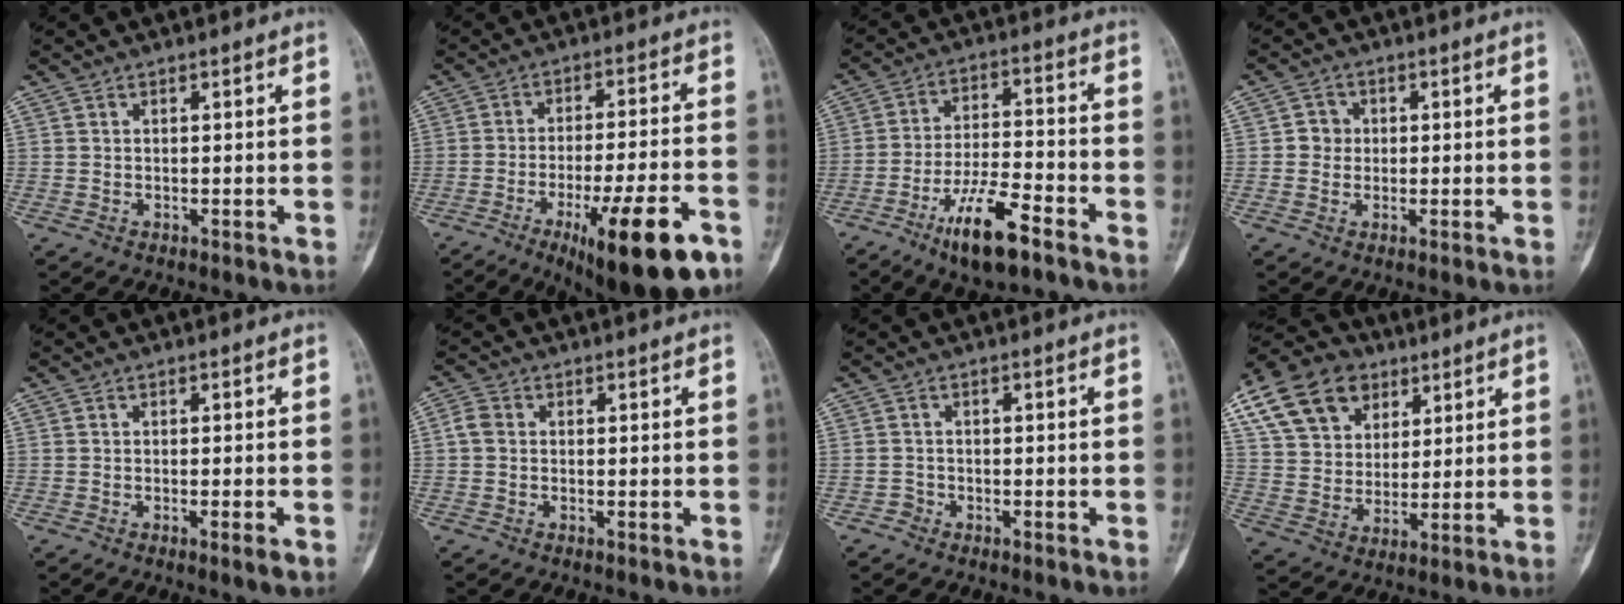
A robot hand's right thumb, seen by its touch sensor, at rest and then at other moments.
{"total": 18.8, "force": [-9.4, 4.6, 15.6], "torque": [-0.212, 0.034, -0.134]}
{"total": 12.5, "force": [-7.6, 3.4, 9.3], "torque": [-0.171, 0.041, -0.131]}
{"total": 2.9, "force": [0.1, 2.8, 0.8], "torque": [0.009, 0.009, -0.003]}
{"total": 2.3, "force": [-1.1, 0.1, 2.0], "torque": [-0.034, -0.004, -0.017]}
{"total": 2.5, "force": [0.1, 2.0, 1.5], "torque": [-0.029, 0.007, -0.002]}
{"total": 1.3, "force": [-0.9, 1.0, -0.1], "torque": [0.005, 0.005, -0.023]}
{"total": 20.4, "force": [9.9, 14.9, 9.7], "torque": [-0.181, 0.015, 0.182]}